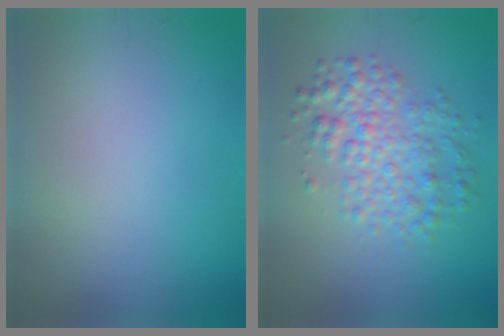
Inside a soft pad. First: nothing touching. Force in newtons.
{"total": 4.4, "press": 4.4, "slide": 0.0}